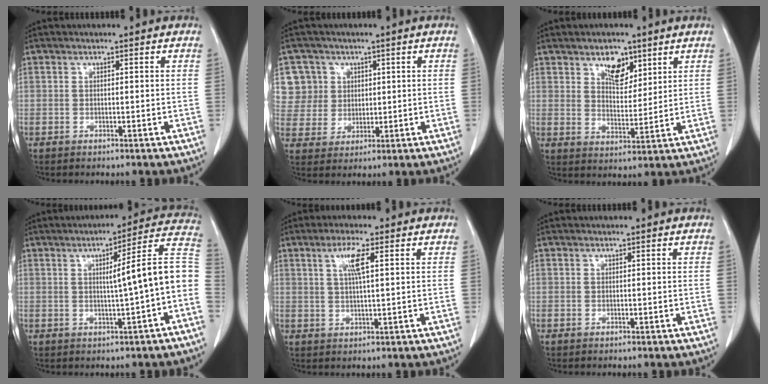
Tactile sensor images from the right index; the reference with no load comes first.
{"total": 8.1, "force": [3.0, 7.5, 0.3], "torque": [0.001, 0.022, 0.067]}
{"total": 5.8, "force": [3.6, 3.0, 3.5], "torque": [-0.055, -0.002, 0.065]}
{"total": 10.6, "force": [-1.1, -0.3, 10.5], "torque": [-0.132, 0.026, -0.018]}
{"total": 4.5, "force": [1.7, 0.3, 4.2], "torque": [-0.082, 0.004, 0.032]}
{"total": 0.0}